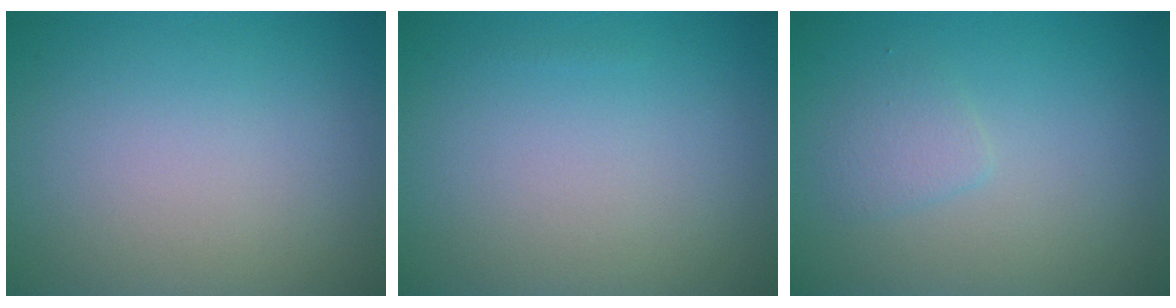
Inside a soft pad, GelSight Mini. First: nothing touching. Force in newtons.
{"total": 0.0}
{"total": 1.4, "press": 1.4, "slide": 0.1}